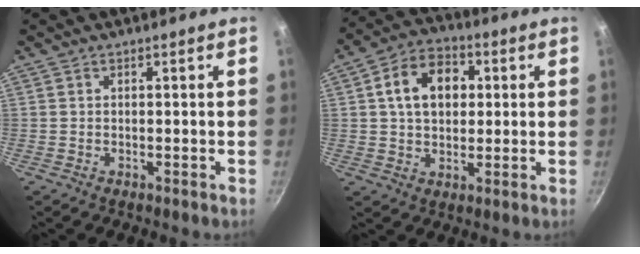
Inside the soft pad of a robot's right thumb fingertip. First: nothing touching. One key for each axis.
{"total": 11.5, "fx": 2.3, "fy": 8.4, "fz": 7.5, "tx": -0.096, "ty": 0.014, "tz": 0.026}